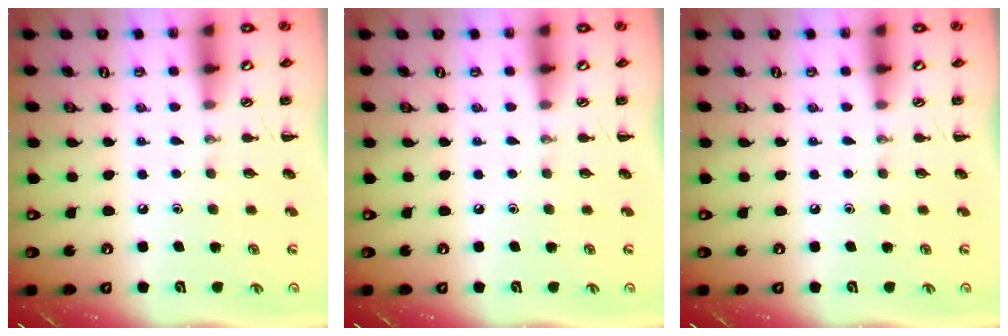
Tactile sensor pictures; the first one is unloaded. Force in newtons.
{"total": 0.0}
{"total": 0.0}